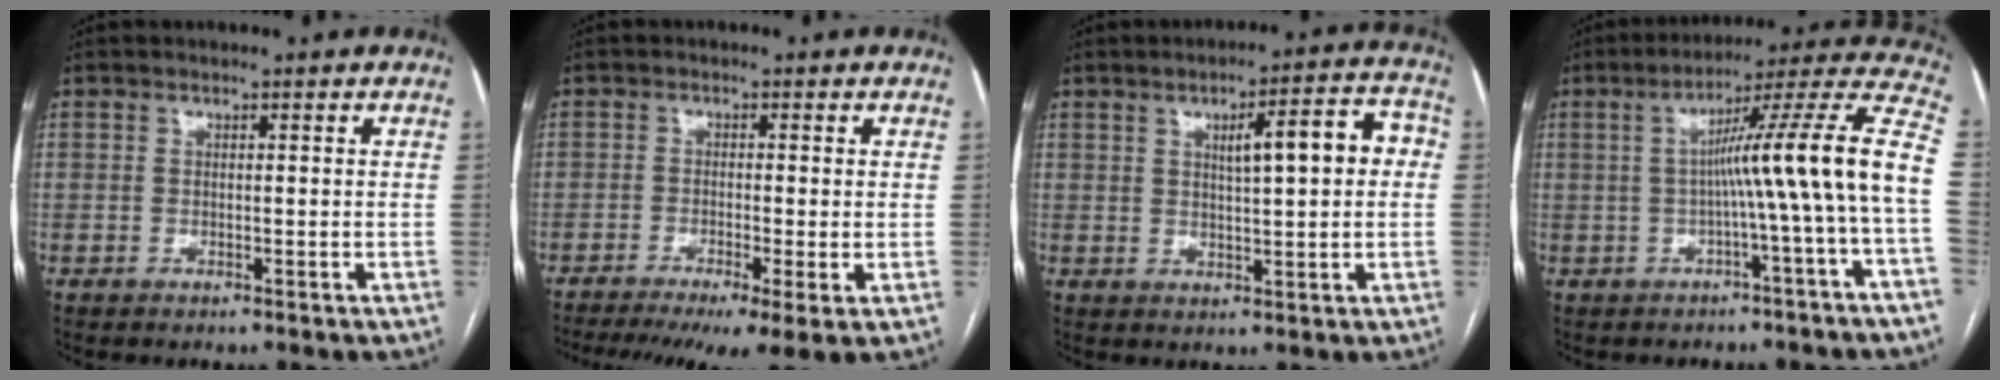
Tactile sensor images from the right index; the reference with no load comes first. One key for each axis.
{"total": 10.4, "fx": -6.3, "fy": 1.5, "fz": 8.1, "tx": -0.129, "ty": -0.015, "tz": -0.104}
{"total": 8.9, "fx": 1.7, "fy": 2.0, "fz": 8.5, "tx": -0.119, "ty": 0.024, "tz": 0.025}
{"total": 14.4, "fx": -1.3, "fy": -2.0, "fz": 14.2, "tx": -0.189, "ty": 0.030, "tz": -0.026}